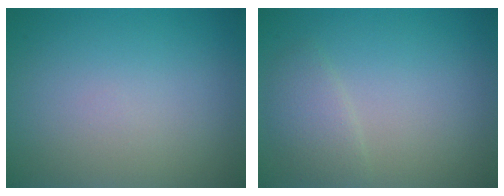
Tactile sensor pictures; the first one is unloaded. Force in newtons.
{"total": 1.9, "press": 1.9, "slide": 0.1}